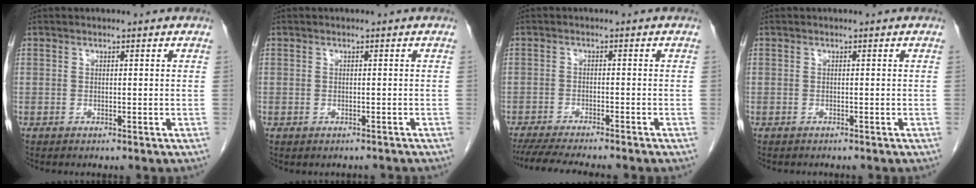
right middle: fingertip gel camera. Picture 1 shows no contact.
{"total": 1.2, "force": [-1.0, 0.6, 0.3], "torque": [-0.008, -0.001, -0.012]}
{"total": 10.4, "force": [-9.0, 0.7, 5.0], "torque": [-0.069, -0.017, -0.137]}
{"total": 0.9, "force": [-0.8, 0.3, 0.2], "torque": [-0.012, -0.001, -0.012]}